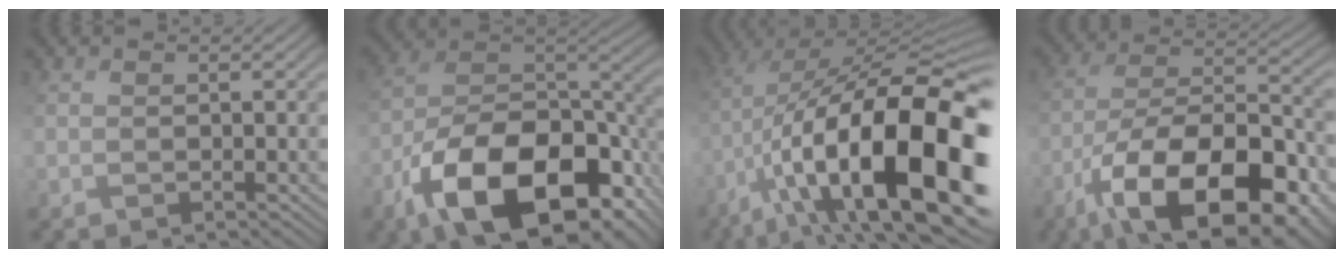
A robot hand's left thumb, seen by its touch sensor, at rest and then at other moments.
{"total": 18.0, "force": [-9.5, 9.1, 12.3], "torque": [-0.211, -0.034, -0.155]}
{"total": 20.9, "force": [-6.2, 8.5, 18.1], "torque": [-0.315, -0.002, -0.101]}
{"total": 19.7, "force": [-10.7, 8.8, 14.0], "torque": [-0.230, -0.031, -0.160]}